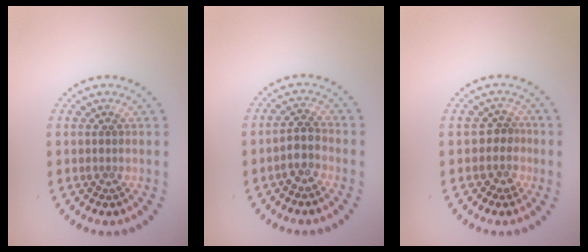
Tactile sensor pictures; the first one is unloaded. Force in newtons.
{"total": 2.0, "press": 1.7, "slide": 1.2}
{"total": 2.0, "press": 1.5, "slide": 1.2}